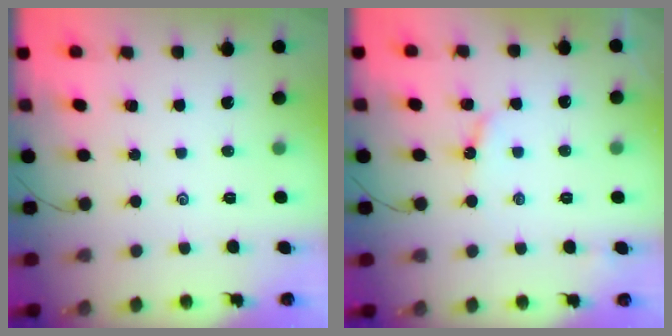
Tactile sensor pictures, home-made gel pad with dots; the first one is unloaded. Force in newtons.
{"total": 3.4, "press": 3.4, "slide": 0.0}